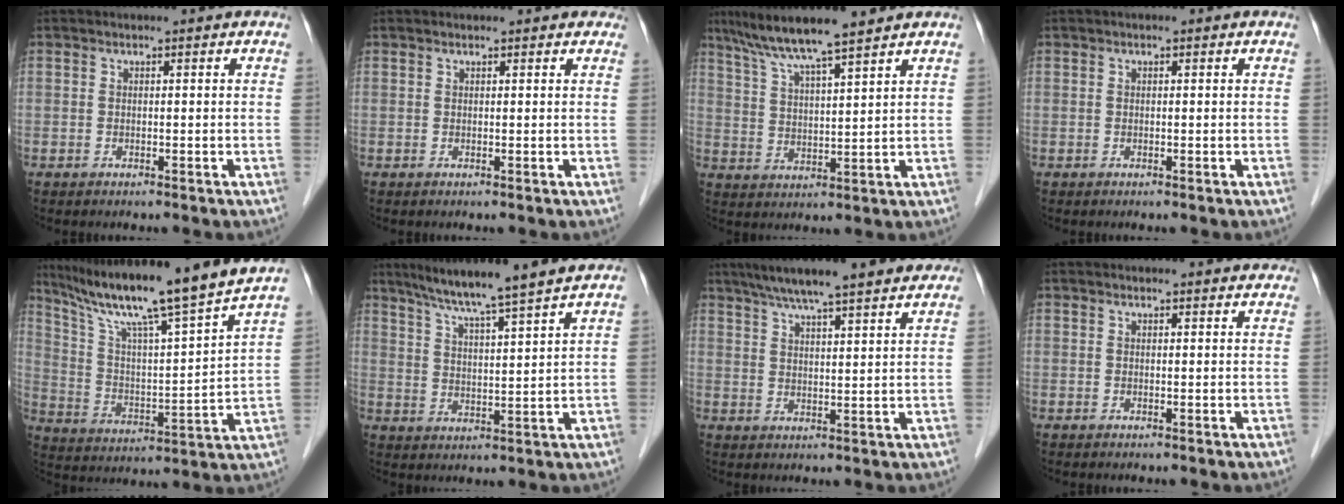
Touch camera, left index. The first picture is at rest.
{"total": 2.1, "force": [1.9, 0.8, 0.4], "torque": [-0.002, 0.012, 0.013]}
{"total": 9.1, "force": [7.3, -0.4, 5.3], "torque": [-0.094, 0.020, 0.130]}
{"total": 0.0}
{"total": 19.2, "force": [15.9, -1.9, 10.6], "torque": [-0.178, -0.018, 0.253]}
{"total": 10.1, "force": [8.4, -1.7, 5.3], "torque": [-0.087, 0.008, 0.136]}
{"total": 14.5, "force": [11.9, 1.3, 8.2], "torque": [-0.129, 0.035, 0.165]}
{"total": 5.5, "force": [5.3, 1.0, 1.2], "torque": [-0.005, 0.012, 0.046]}